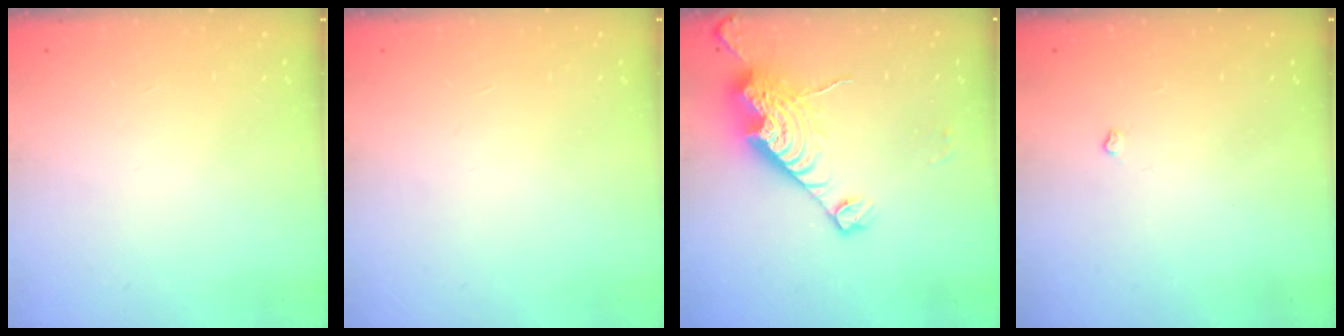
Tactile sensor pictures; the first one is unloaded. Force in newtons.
{"total": 0.0}
{"total": 14.9, "press": 14.9, "slide": 1.3}
{"total": 3.2, "press": 3.2, "slide": 0.5}